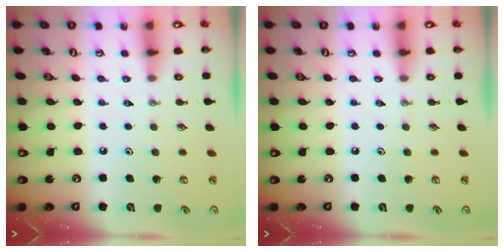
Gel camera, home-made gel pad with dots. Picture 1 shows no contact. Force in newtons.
{"total": 0.0}